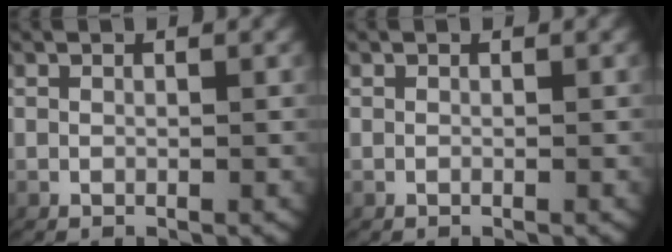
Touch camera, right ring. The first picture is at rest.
{"total": 0.0}